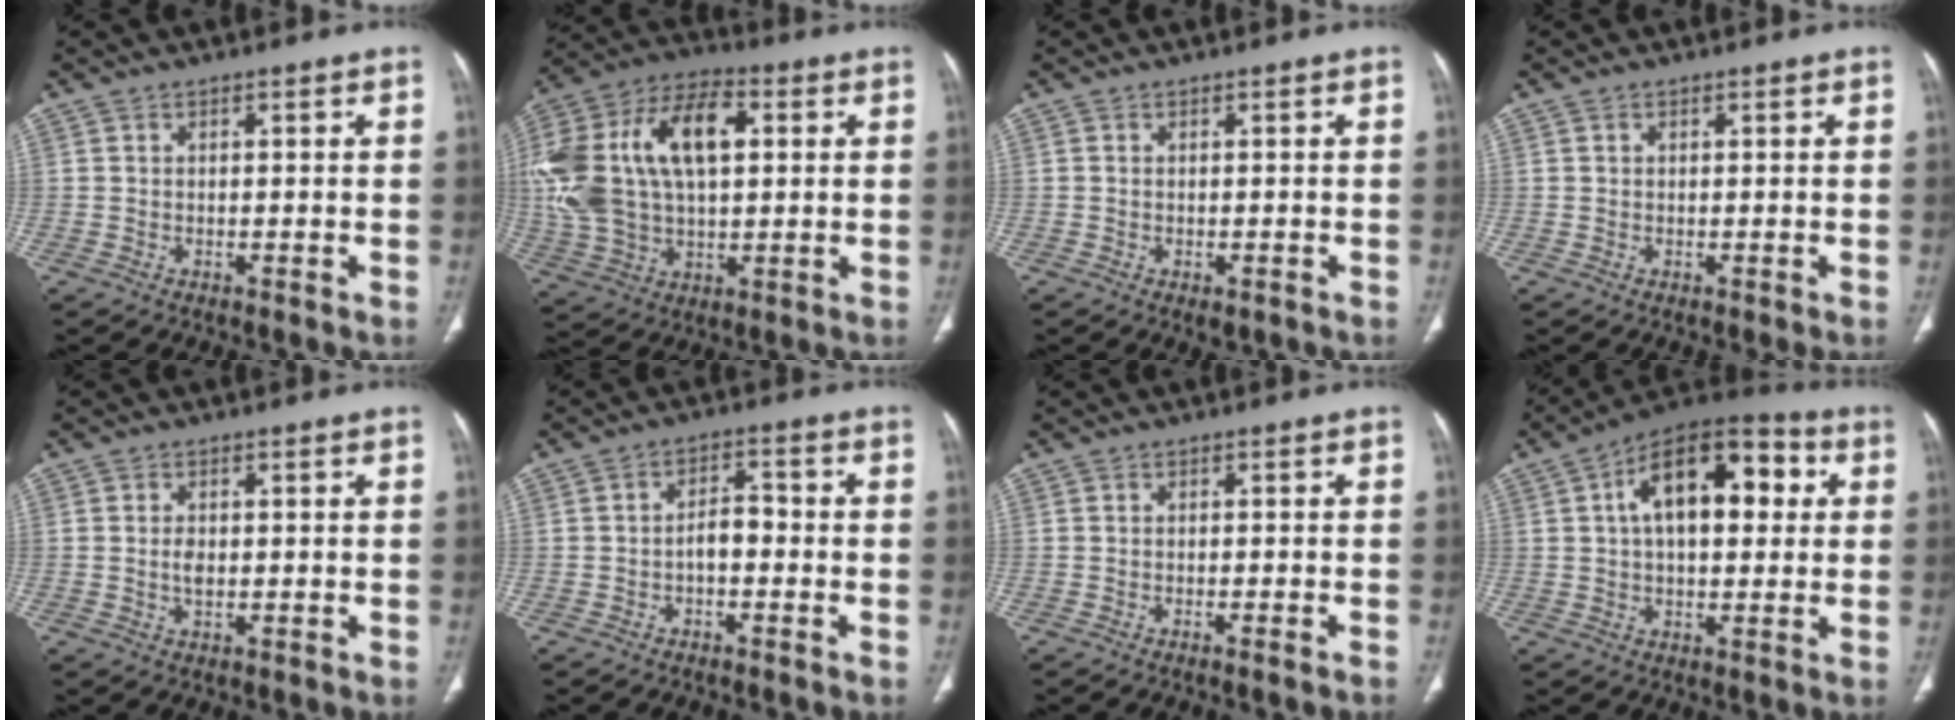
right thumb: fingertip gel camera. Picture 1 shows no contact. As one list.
[{"total": 24.5, "force": [4.1, 14.1, 19.6], "torque": [-0.401, 0.022, 0.070]}, {"total": 1.8, "force": [-0.8, 0.9, 1.3], "torque": [-0.018, 0.001, -0.005]}, {"total": 0.0}, {"total": 2.4, "force": [-0.1, 1.4, 1.9], "torque": [-0.035, 0.000, -0.003]}, {"total": 3.9, "force": [-1.2, 2.2, 3.1], "torque": [-0.041, 0.024, -0.025]}, {"total": 2.0, "force": [-1.6, -0.1, 1.2], "torque": [-0.020, 0.001, -0.017]}, {"total": 17.2, "force": [3.9, 9.1, 14.0], "torque": [-0.188, 0.030, 0.052]}]